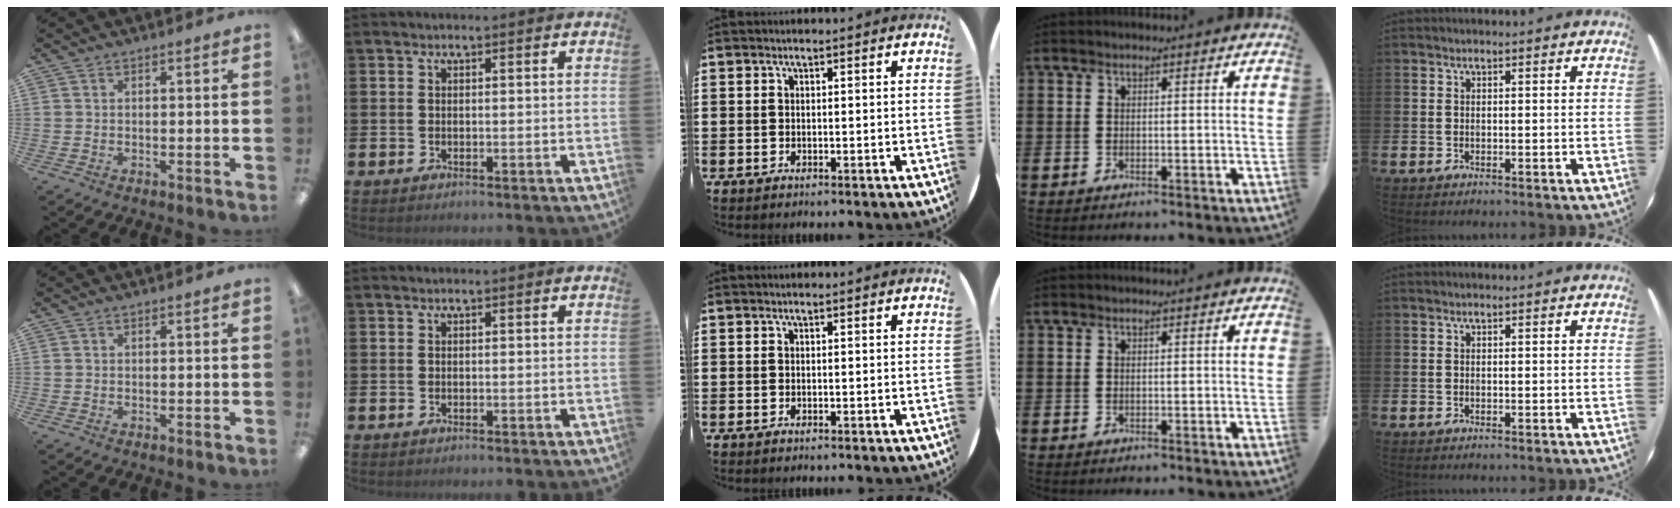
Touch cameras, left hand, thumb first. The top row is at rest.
{}